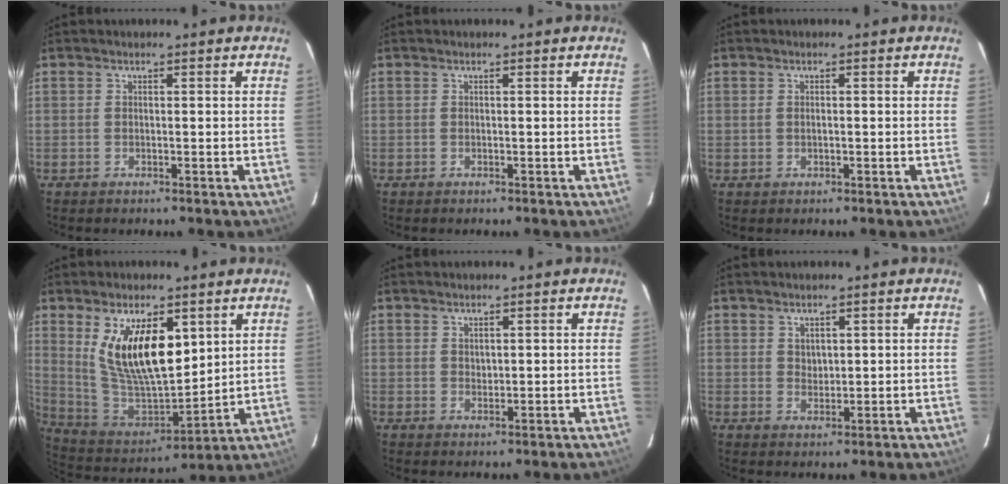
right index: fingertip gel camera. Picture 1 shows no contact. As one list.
[{"total": 0.0}, {"total": 0.7, "force": [0.0, 0.4, 0.5], "torque": [-0.008, 0.003, 0.001]}, {"total": 16.4, "force": [6.3, 7.2, 13.4], "torque": [-0.249, -0.009, 0.135]}, {"total": 1.3, "force": [0.9, 0.8, 0.4], "torque": [-0.002, 0.002, 0.017]}, {"total": 2.2, "force": [1.3, 1.6, 0.8], "torque": [-0.008, 0.002, 0.026]}]